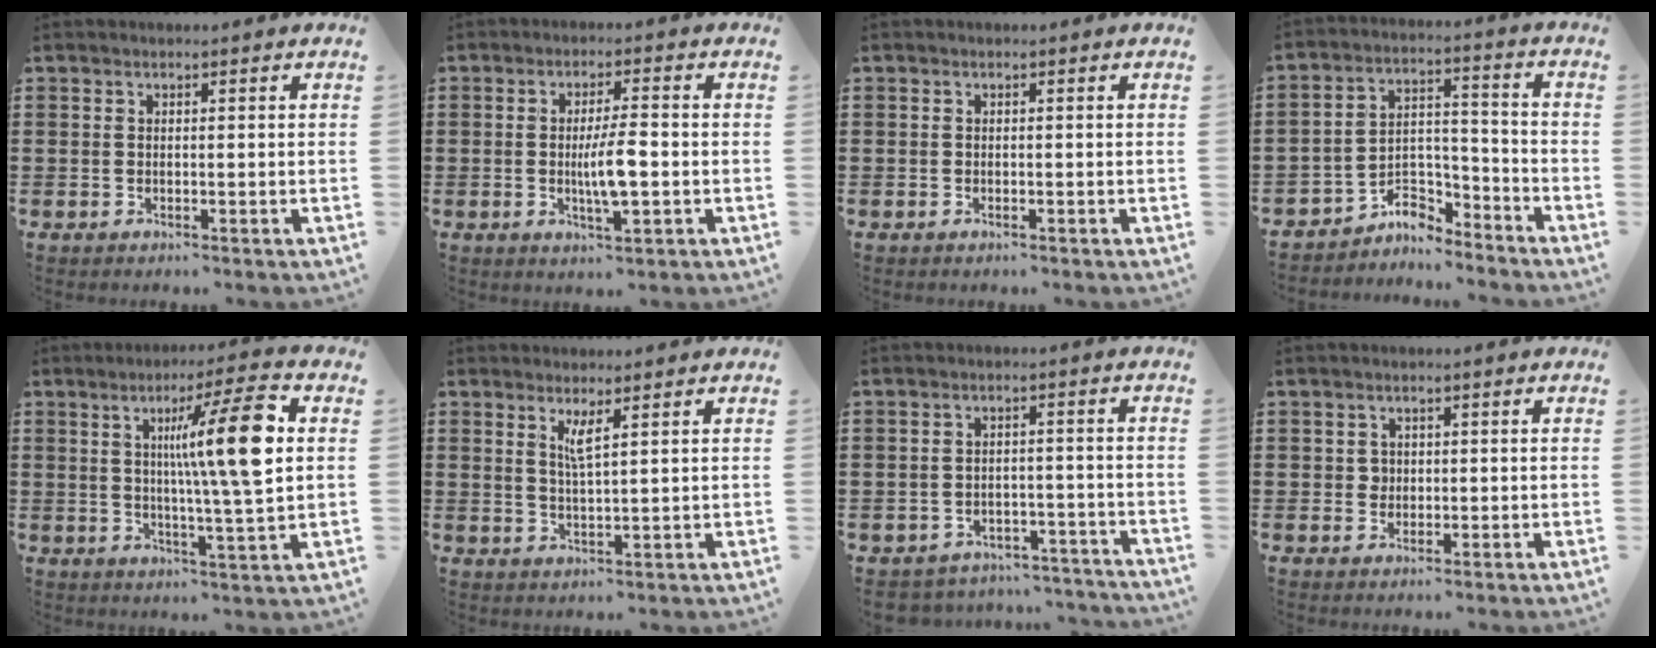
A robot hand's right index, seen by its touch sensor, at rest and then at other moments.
{"total": 5.9, "force": [-0.7, 1.2, 5.7], "torque": [-0.113, -0.003, -0.019]}
{"total": 0.0}
{"total": 6.1, "force": [-5.6, 1.9, 1.7], "torque": [-0.035, 0.007, -0.112]}
{"total": 13.0, "force": [2.9, 0.9, 12.6], "torque": [-0.204, -0.003, 0.033]}
{"total": 2.7, "force": [1.5, 0.1, 2.2], "torque": [-0.048, -0.001, 0.025]}
{"total": 3.4, "force": [-3.4, 0.5, 0.2], "torque": [-0.010, 0.001, -0.071]}
{"total": 1.4, "force": [0.2, 1.3, 0.5], "torque": [-0.013, 0.006, 0.004]}